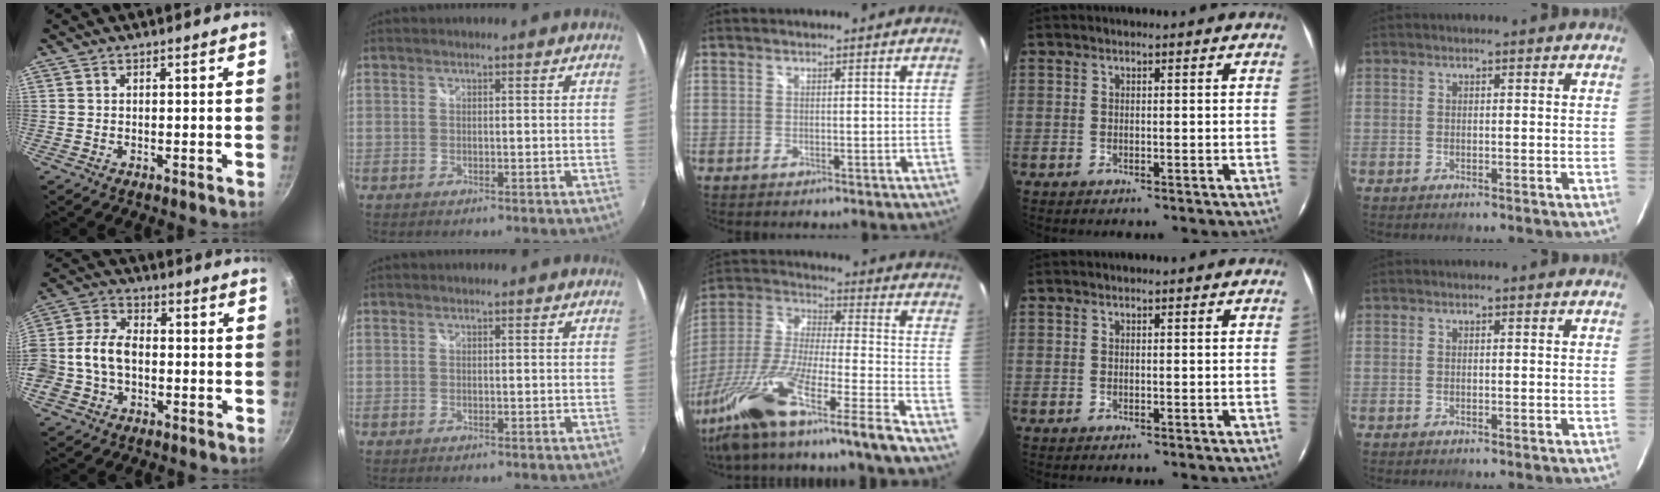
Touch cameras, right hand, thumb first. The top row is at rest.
{"thumb": {"total": 11.1, "force": [-1.8, 7.6, 7.9], "torque": [-0.149, 0.035, -0.046]}, "middle": {"total": 21.0, "force": [-15.7, -1.4, 14.0], "torque": [-0.249, -0.050, -0.288]}}